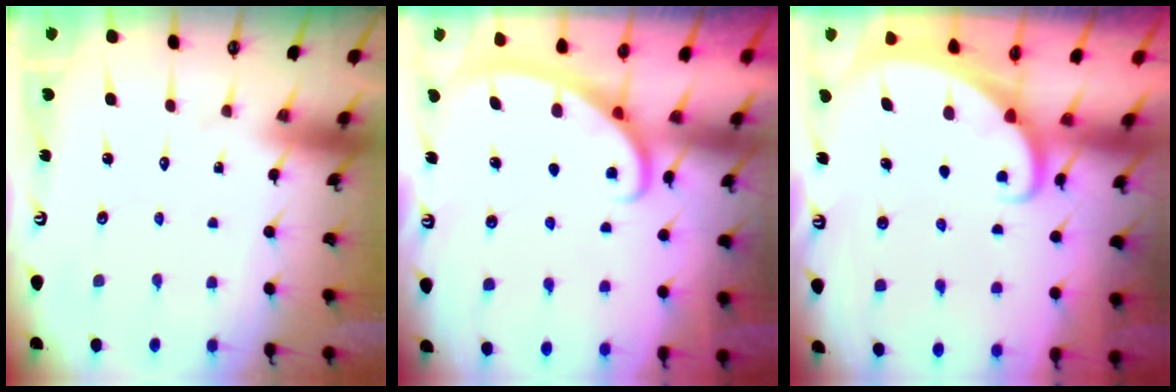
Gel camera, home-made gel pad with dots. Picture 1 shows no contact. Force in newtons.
{"total": 2.8, "press": 2.8, "slide": 0.4}
{"total": 2.3, "press": 2.3, "slide": 0.2}